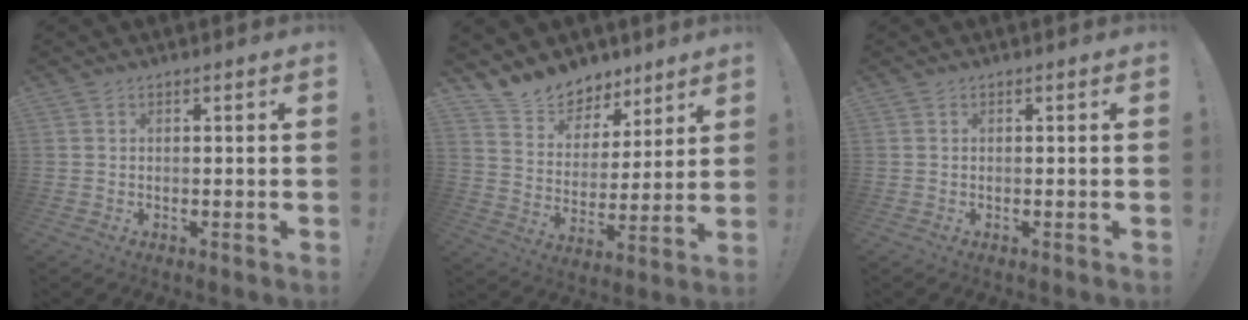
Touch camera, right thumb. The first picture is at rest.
{"total": 10.3, "force": [8.5, 5.7, 1.0], "torque": [-0.028, -0.073, 0.163]}
{"total": 0.0}